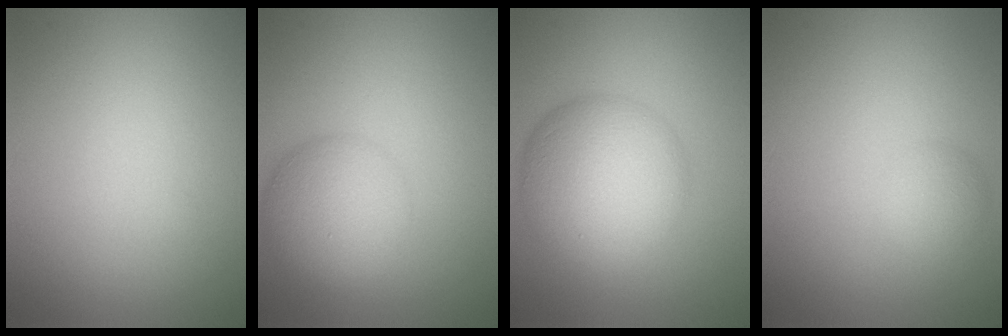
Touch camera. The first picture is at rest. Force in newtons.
{"total": 5.2, "press": 5.2, "slide": 0.2}
{"total": 8.6, "press": 8.6, "slide": 0.1}
{"total": 1.8, "press": 1.8, "slide": 0.1}